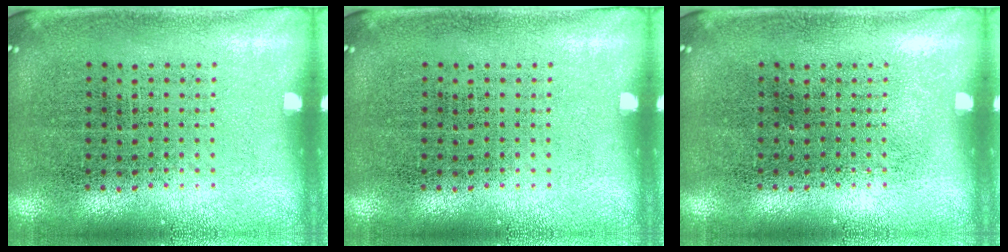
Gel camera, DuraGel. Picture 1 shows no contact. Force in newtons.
{"total": 0.0}
{"total": 0.0}